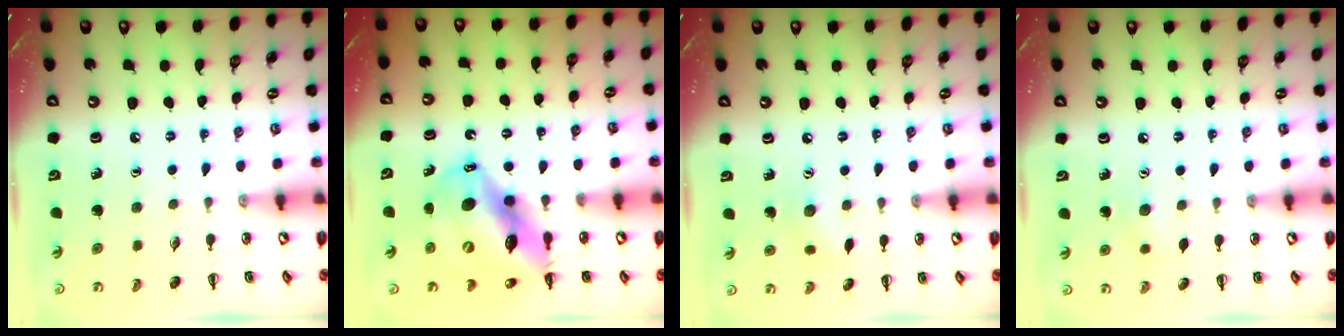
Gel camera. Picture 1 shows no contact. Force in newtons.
{"total": 17.3, "press": 16.6, "slide": 4.9}
{"total": 6.7, "press": 6.5, "slide": 1.4}
{"total": 6.0, "press": 5.8, "slide": 1.2}